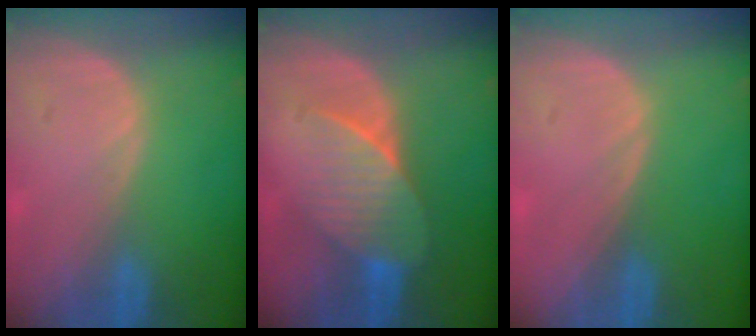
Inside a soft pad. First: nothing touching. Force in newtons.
{"total": 7.4, "press": 6.9, "slide": 2.8}
{"total": 0.0}